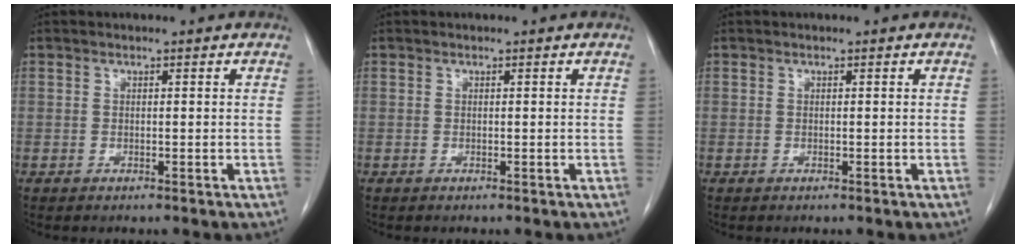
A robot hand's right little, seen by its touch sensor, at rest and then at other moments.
{"total": 0.0}
{"total": 0.0}